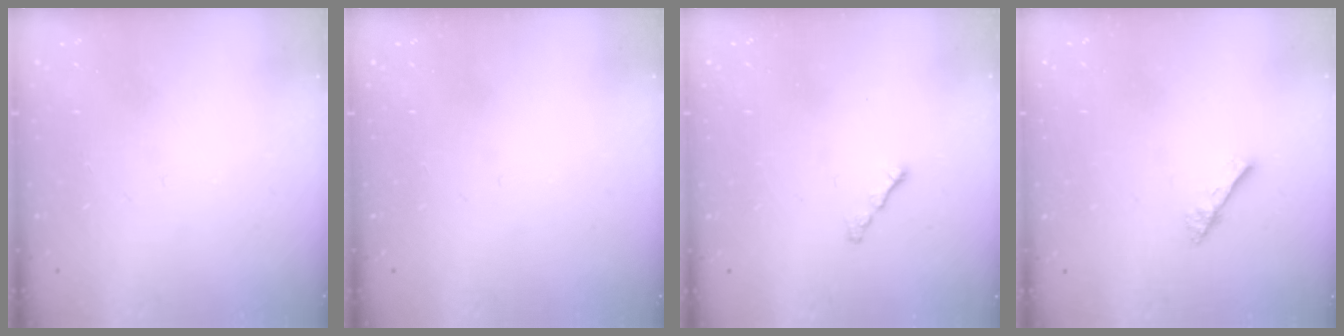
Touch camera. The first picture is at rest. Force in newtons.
{"total": 0.0}
{"total": 1.2, "press": 1.1, "slide": 0.5}
{"total": 1.8, "press": 1.8, "slide": 0.1}